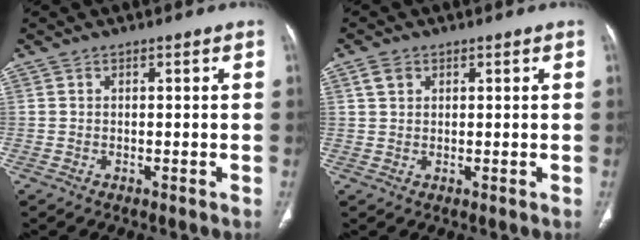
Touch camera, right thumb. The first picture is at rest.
{"total": 2.7, "force": [1.3, 1.9, 1.4], "torque": [-0.023, 0.000, 0.028]}